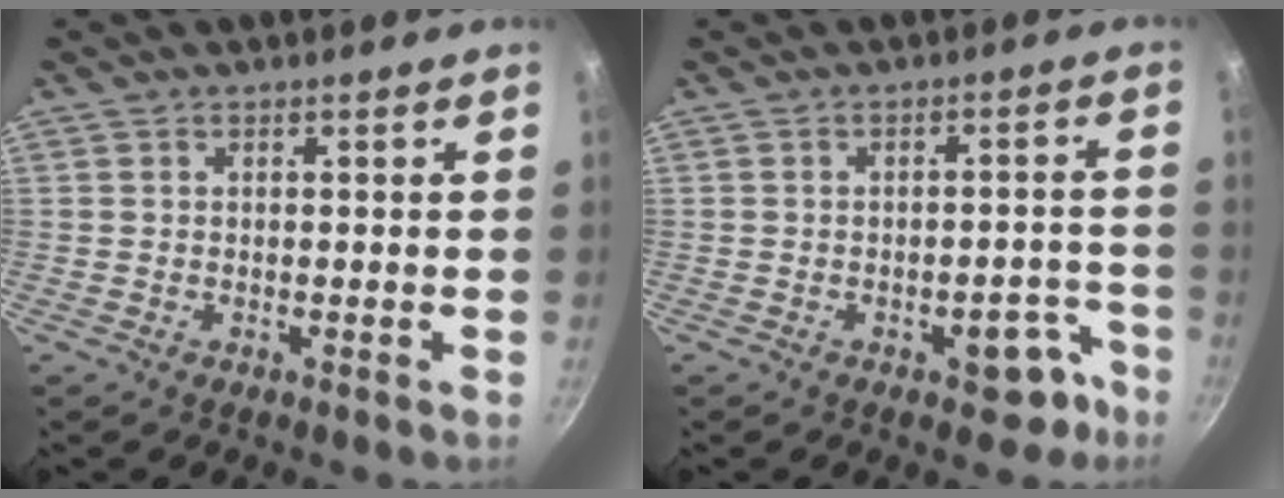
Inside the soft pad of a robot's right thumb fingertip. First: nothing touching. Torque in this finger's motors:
{"motor_torque": [0.87, 0.61, 0.57, -0.44, 0.00]}